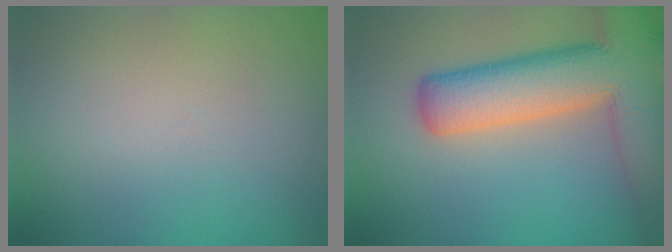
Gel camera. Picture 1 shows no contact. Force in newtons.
{"total": 11.5, "press": 11.5, "slide": 0.7}